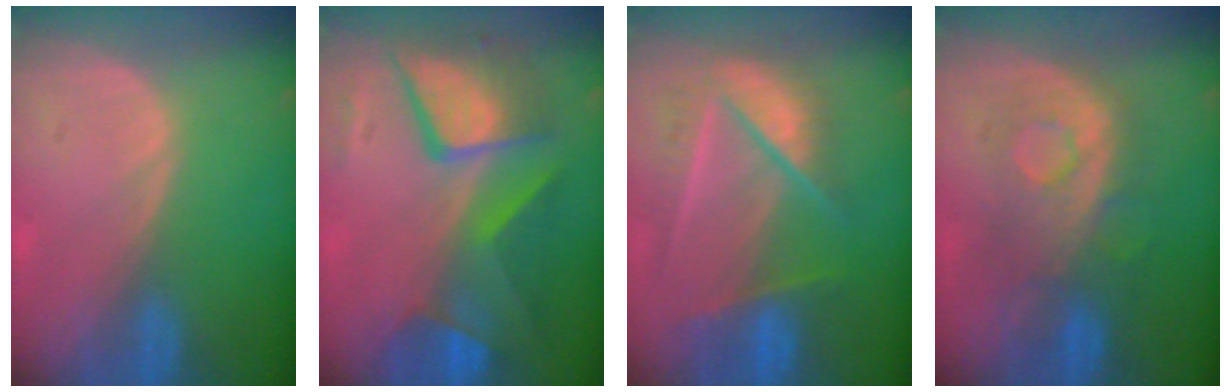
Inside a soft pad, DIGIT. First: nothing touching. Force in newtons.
{"total": 10.7, "press": 10.7, "slide": 1.0}
{"total": 9.5, "press": 8.3, "slide": 4.7}
{"total": 8.3, "press": 8.3, "slide": 0.9}